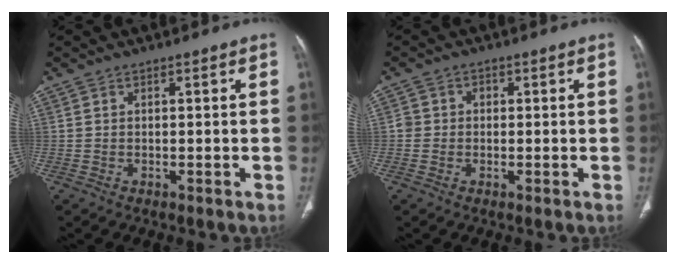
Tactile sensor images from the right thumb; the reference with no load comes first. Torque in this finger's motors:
{"motor_torque": [0.19, 0.17, 0.29, 0.14, -0.02]}